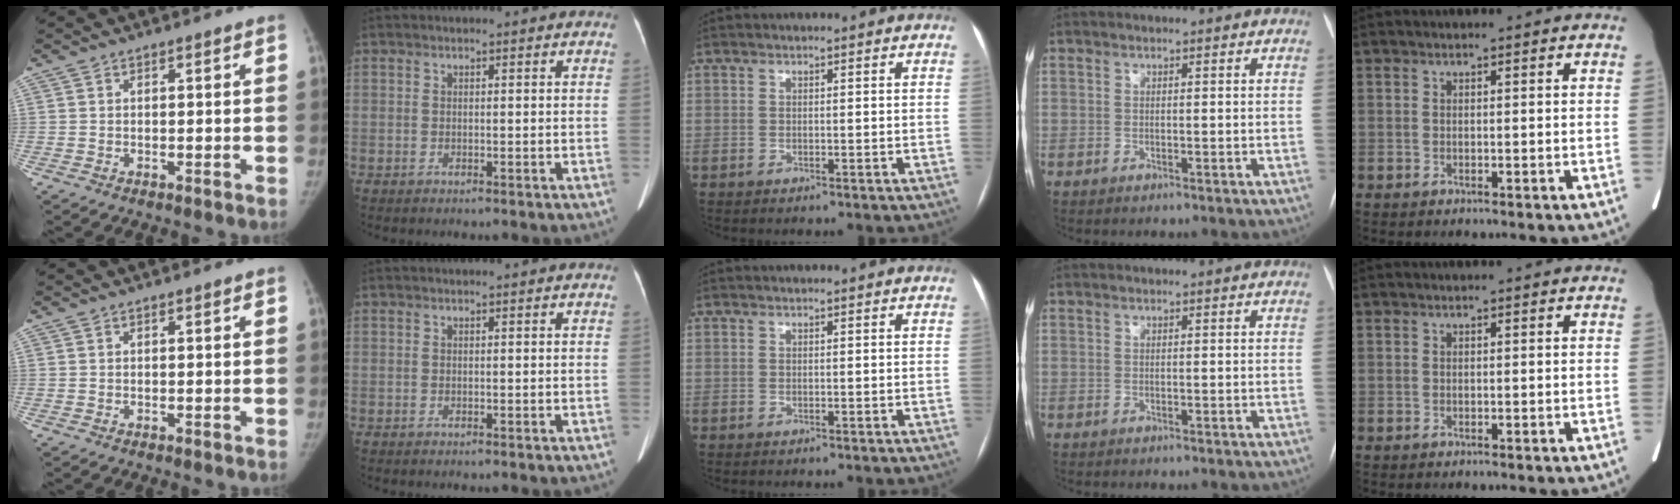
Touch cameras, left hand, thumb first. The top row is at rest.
{}